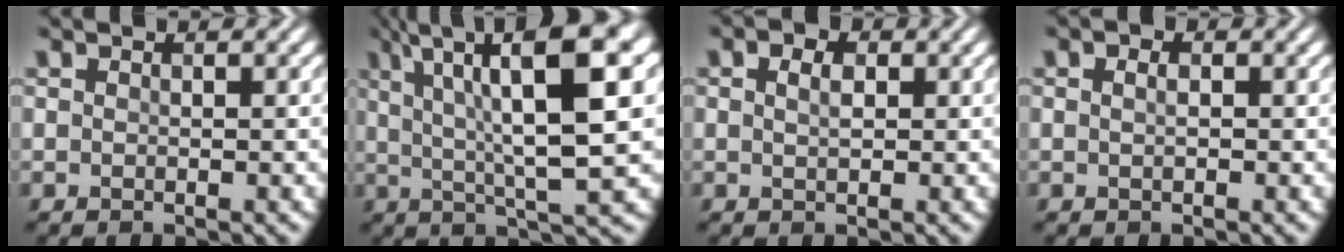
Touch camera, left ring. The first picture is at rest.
{"total": 12.1, "force": [4.4, 2.7, 10.9], "torque": [-0.166, 0.021, 0.069]}
{"total": 2.9, "force": [1.3, 1.8, 1.9], "torque": [-0.020, 0.013, -0.006]}
{"total": 2.0, "force": [0.8, 1.2, 1.4], "torque": [-0.010, 0.008, -0.013]}